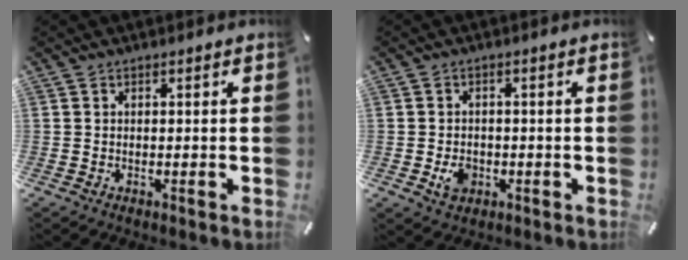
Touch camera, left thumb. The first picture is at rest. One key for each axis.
{"total": 4.1, "fx": -1.0, "fy": 3.3, "fz": 2.1, "tx": -0.034, "ty": 0.001, "tz": -0.018}